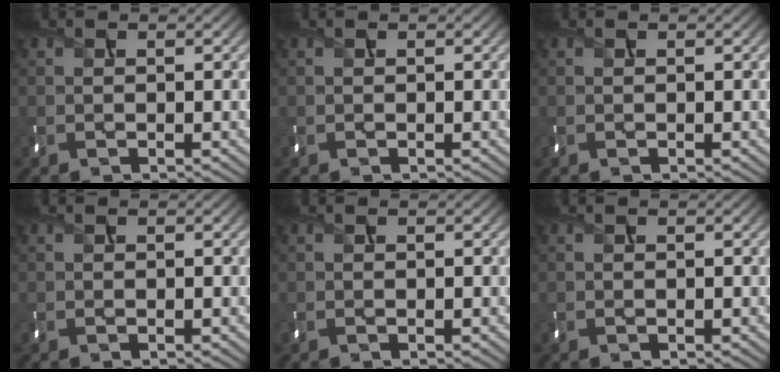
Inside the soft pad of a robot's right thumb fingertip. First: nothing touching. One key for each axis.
{"total": 0.0}
{"total": 0.0}
{"total": 0.0}
{"total": 0.0}
{"total": 0.0}